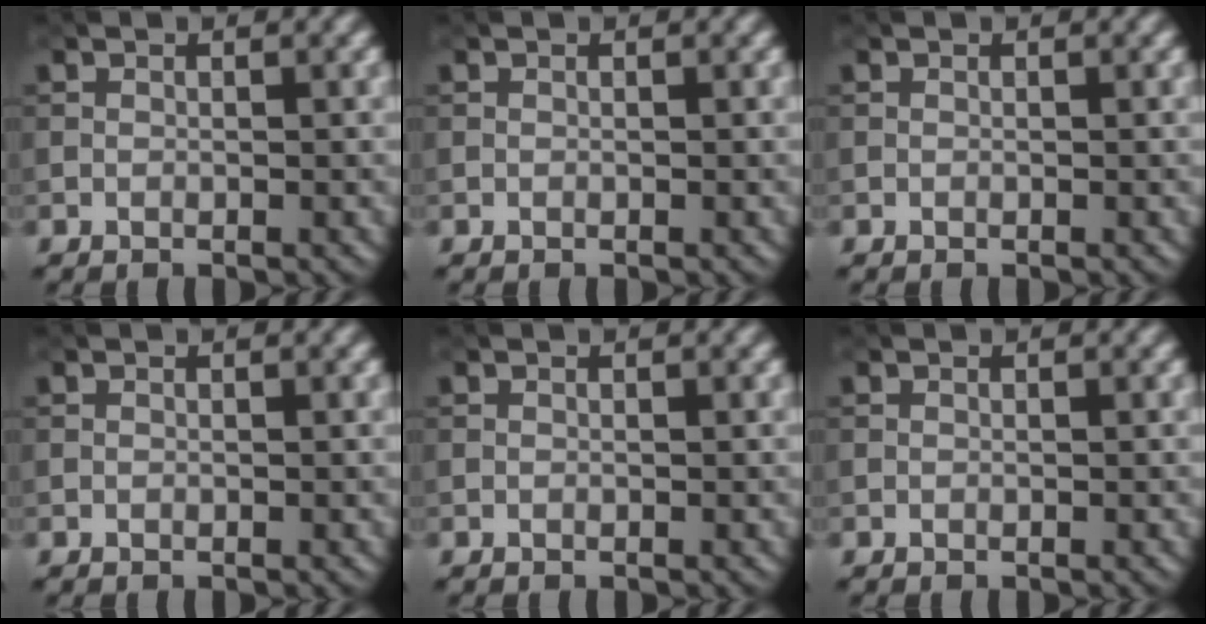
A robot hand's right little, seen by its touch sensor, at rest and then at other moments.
{"total": 0.0}
{"total": 0.0}
{"total": 0.0}
{"total": 0.0}
{"total": 0.0}